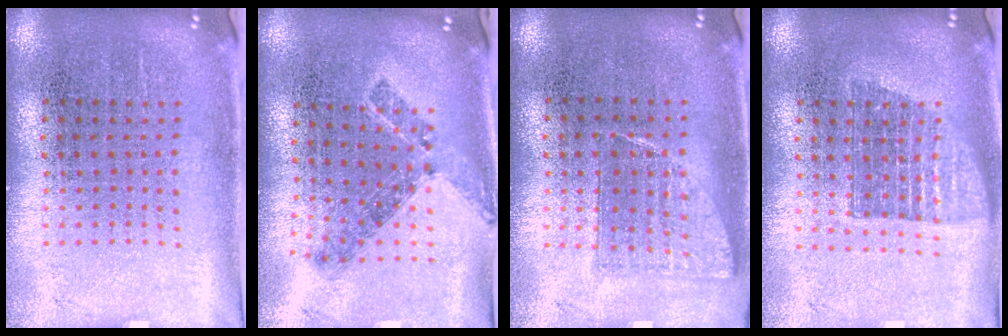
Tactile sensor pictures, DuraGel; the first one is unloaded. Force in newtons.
{"total": 0.8, "press": 0.7, "slide": 0.3}
{"total": 0.7, "press": 0.7, "slide": 0.2}
{"total": 1.4, "press": 1.1, "slide": 0.8}